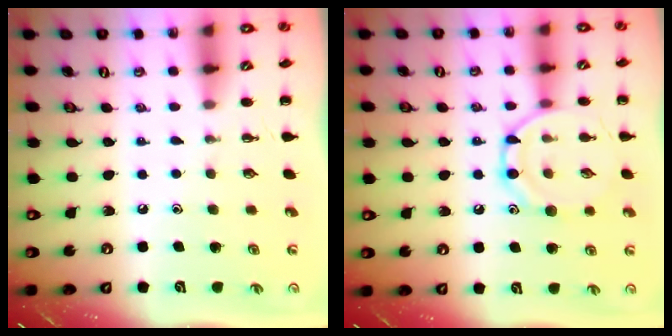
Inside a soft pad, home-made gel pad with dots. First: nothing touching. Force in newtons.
{"total": 11.7, "press": 11.7, "slide": 0.7}